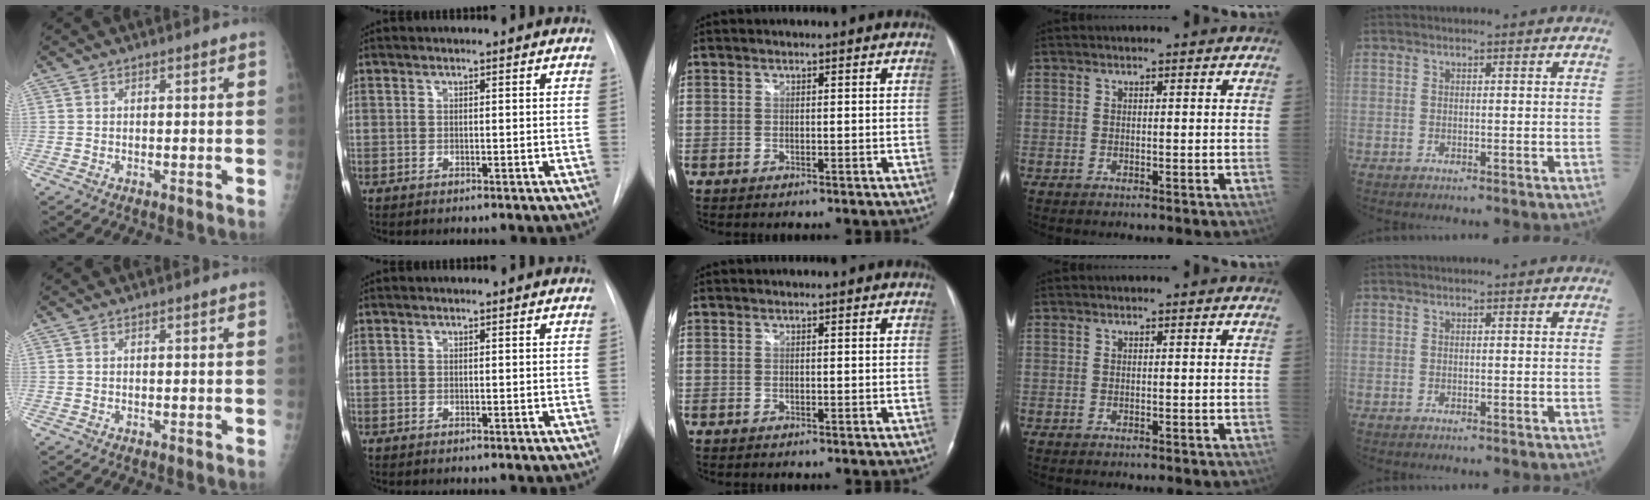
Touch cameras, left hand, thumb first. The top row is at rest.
{}